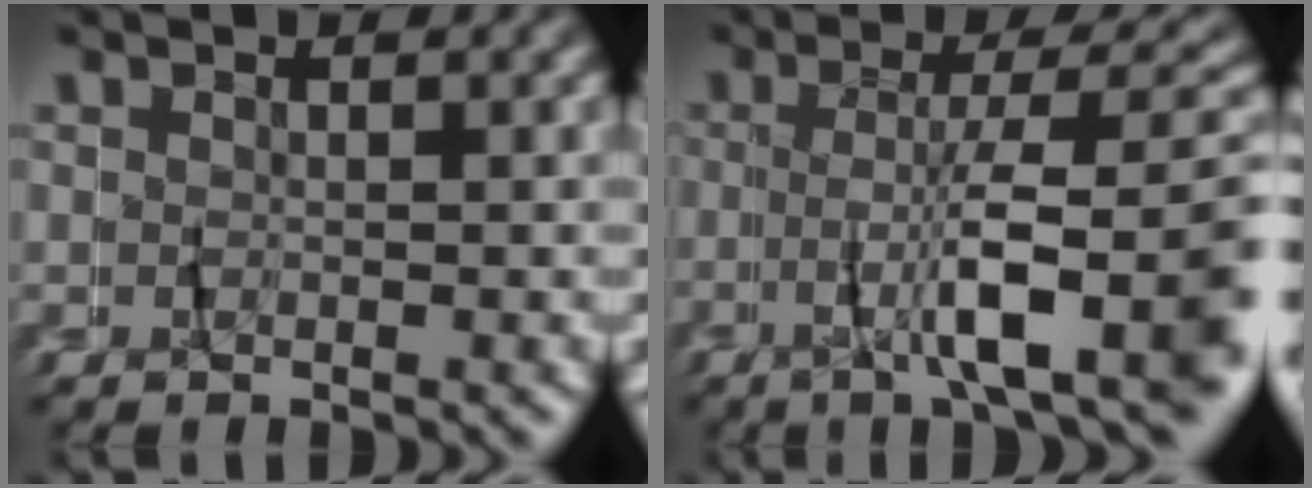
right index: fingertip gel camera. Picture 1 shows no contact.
{"total": 8.6, "force": [-2.5, 1.3, 8.1], "torque": [-0.121, -0.001, -0.040]}